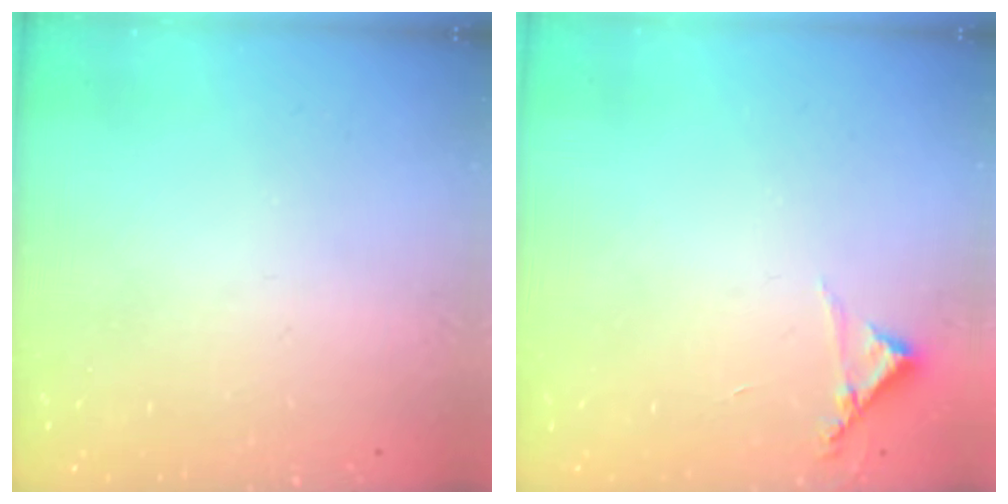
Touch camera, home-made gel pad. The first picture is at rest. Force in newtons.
{"total": 3.8, "press": 3.8, "slide": 0.2}